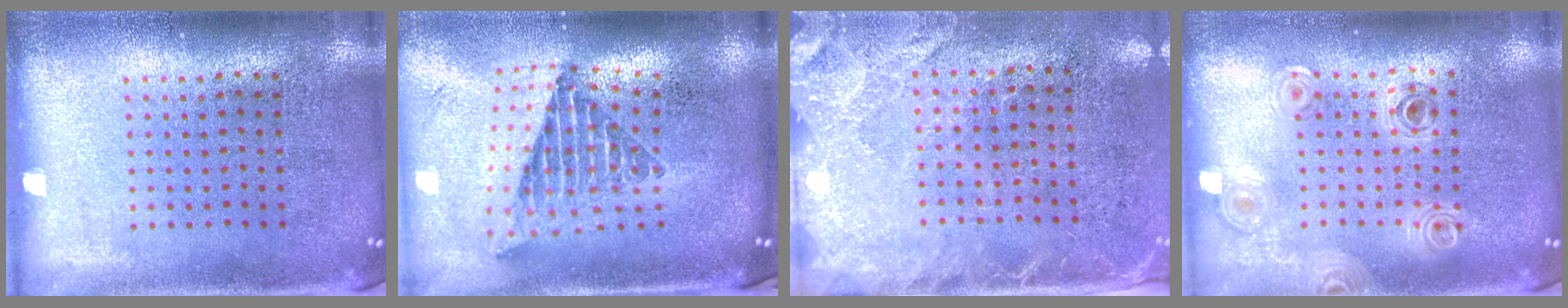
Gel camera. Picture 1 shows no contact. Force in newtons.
{"total": 2.3, "press": 1.5, "slide": 1.7}
{"total": 2.7, "press": 2.2, "slide": 1.6}
{"total": 0.9, "press": 0.9, "slide": 0.0}